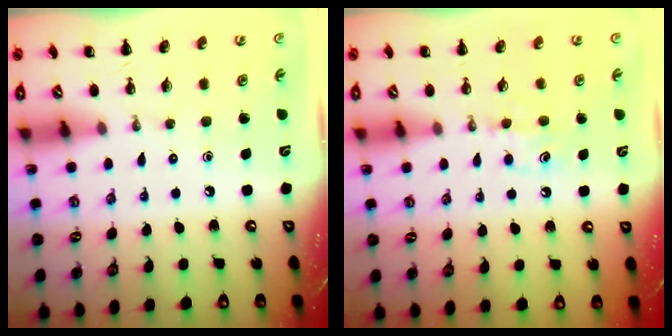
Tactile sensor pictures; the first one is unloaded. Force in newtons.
{"total": 5.8, "press": 5.7, "slide": 1.5}